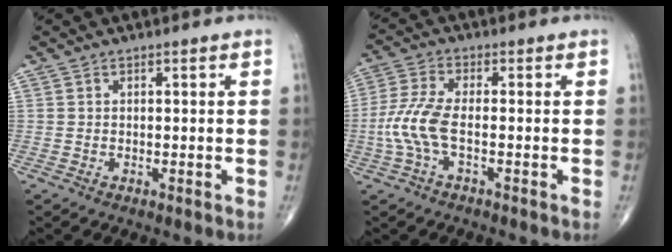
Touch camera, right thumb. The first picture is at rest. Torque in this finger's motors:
{"motor_torque": [0.36, 0.09, 1.18, -0.16, 0.41]}